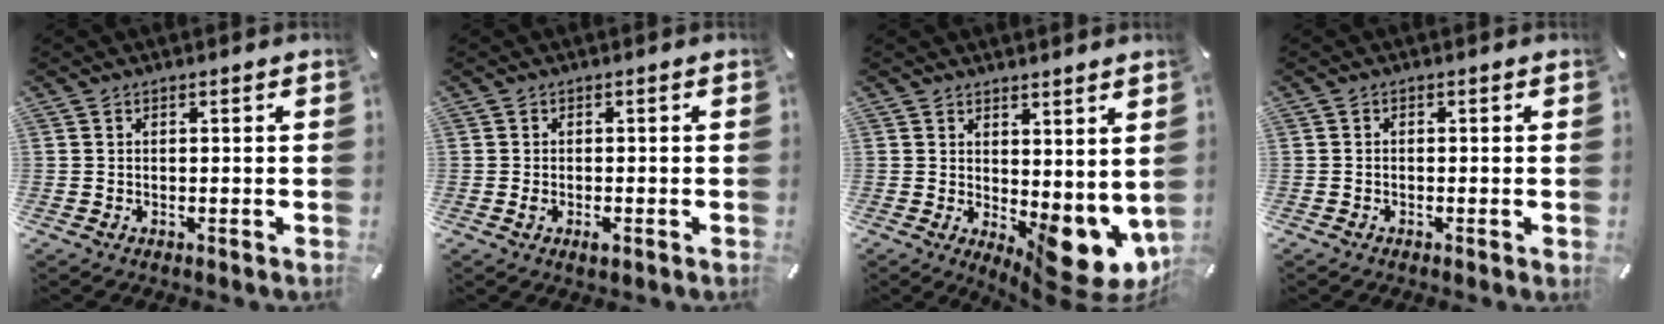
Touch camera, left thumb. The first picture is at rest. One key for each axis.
{"total": 2.2, "fx": -0.9, "fy": 0.8, "fz": 1.8, "tx": -0.038, "ty": -0.002, "tz": -0.017}
{"total": 11.0, "fx": -2.4, "fy": 6.1, "fz": 8.8, "tx": -0.063, "ty": -0.009, "tz": -0.022}
{"total": 0.8, "fx": -0.6, "fy": 0.3, "fz": 0.5, "tx": -0.010, "ty": -0.001, "tz": -0.011}